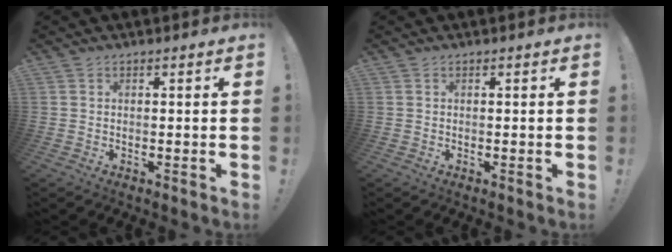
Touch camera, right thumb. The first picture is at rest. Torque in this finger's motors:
{"motor_torque": [-0.02, 0.09, -0.25, 0.00, 0.00]}